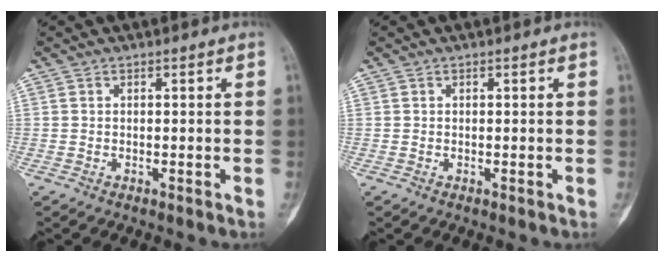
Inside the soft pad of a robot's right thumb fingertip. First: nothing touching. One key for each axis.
{"total": 0.0}